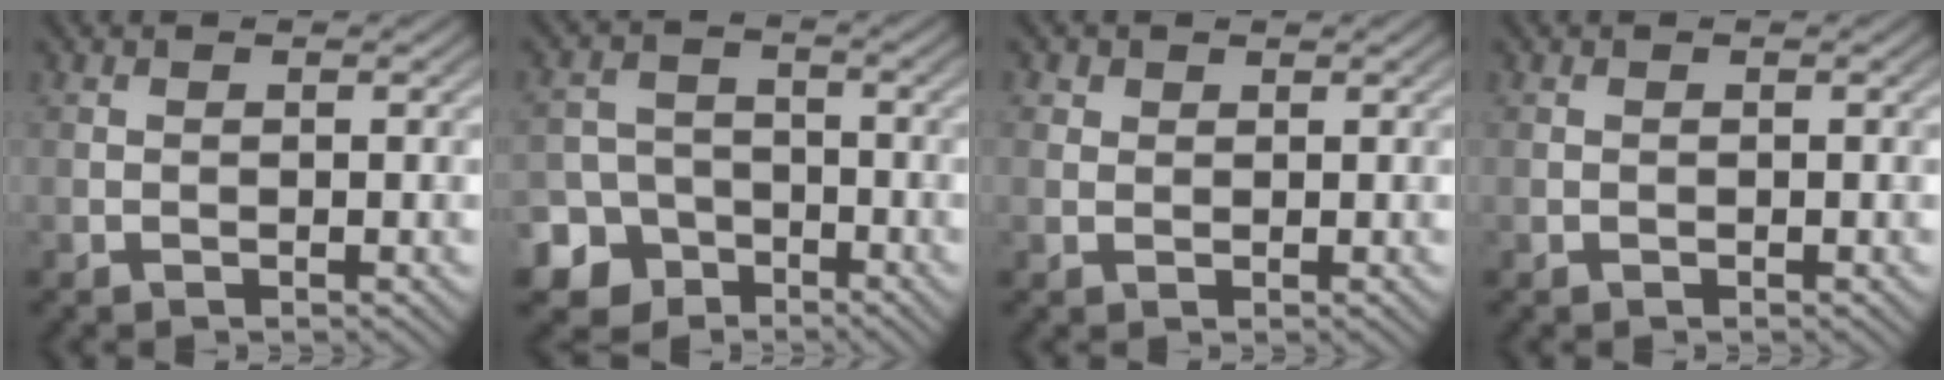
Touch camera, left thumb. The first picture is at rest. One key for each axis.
{"total": 8.7, "fx": -5.0, "fy": 6.9, "fz": 1.9, "tx": -0.045, "ty": -0.025, "tz": -0.112}
{"total": 1.7, "fx": 0.9, "fy": 1.4, "fz": 0.5, "tx": -0.012, "ty": -0.002, "tz": 0.017}
{"total": 0.0}